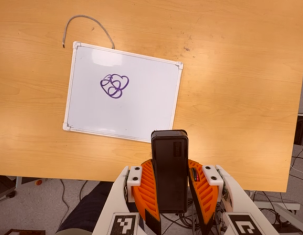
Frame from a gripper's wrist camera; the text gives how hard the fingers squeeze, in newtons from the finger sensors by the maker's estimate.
{"total": 10.1, "left": 8.6, "right": 11.5}